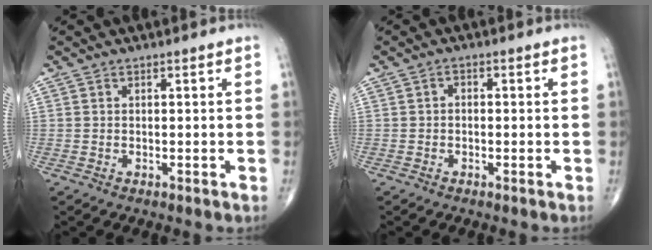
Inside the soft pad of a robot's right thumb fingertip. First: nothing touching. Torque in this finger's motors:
{"motor_torque": [-0.02, -0.22, 0.07, -0.04, 0.06]}